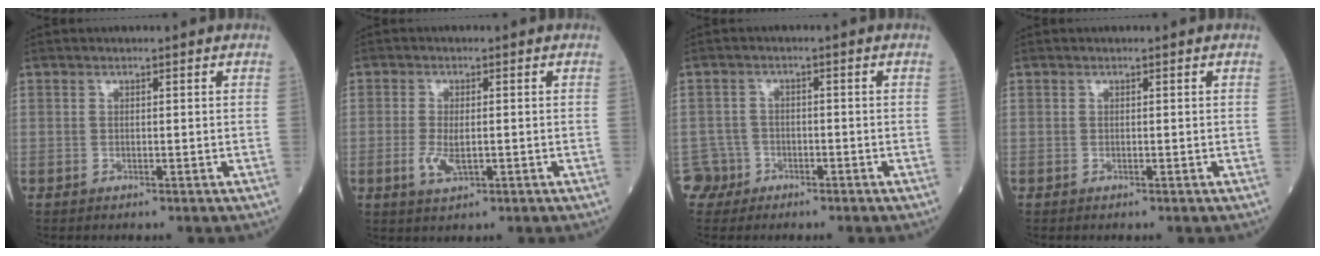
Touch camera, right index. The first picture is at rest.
{"total": 3.9, "force": [-0.9, 1.5, 3.5], "torque": [-0.076, -0.005, -0.014]}
{"total": 3.6, "force": [-1.8, 3.0, -0.7], "torque": [0.021, 0.013, -0.034]}
{"total": 0.0}